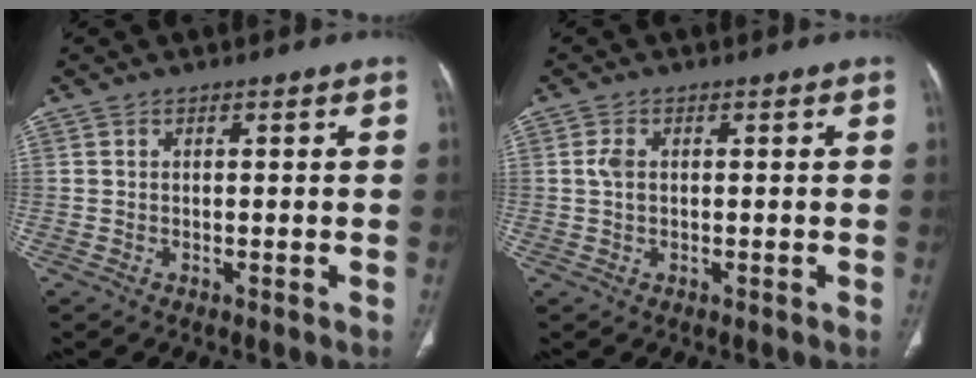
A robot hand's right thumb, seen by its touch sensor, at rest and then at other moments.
{"total": 2.0, "force": [0.2, 1.2, 1.6], "torque": [-0.041, 0.003, 0.005]}